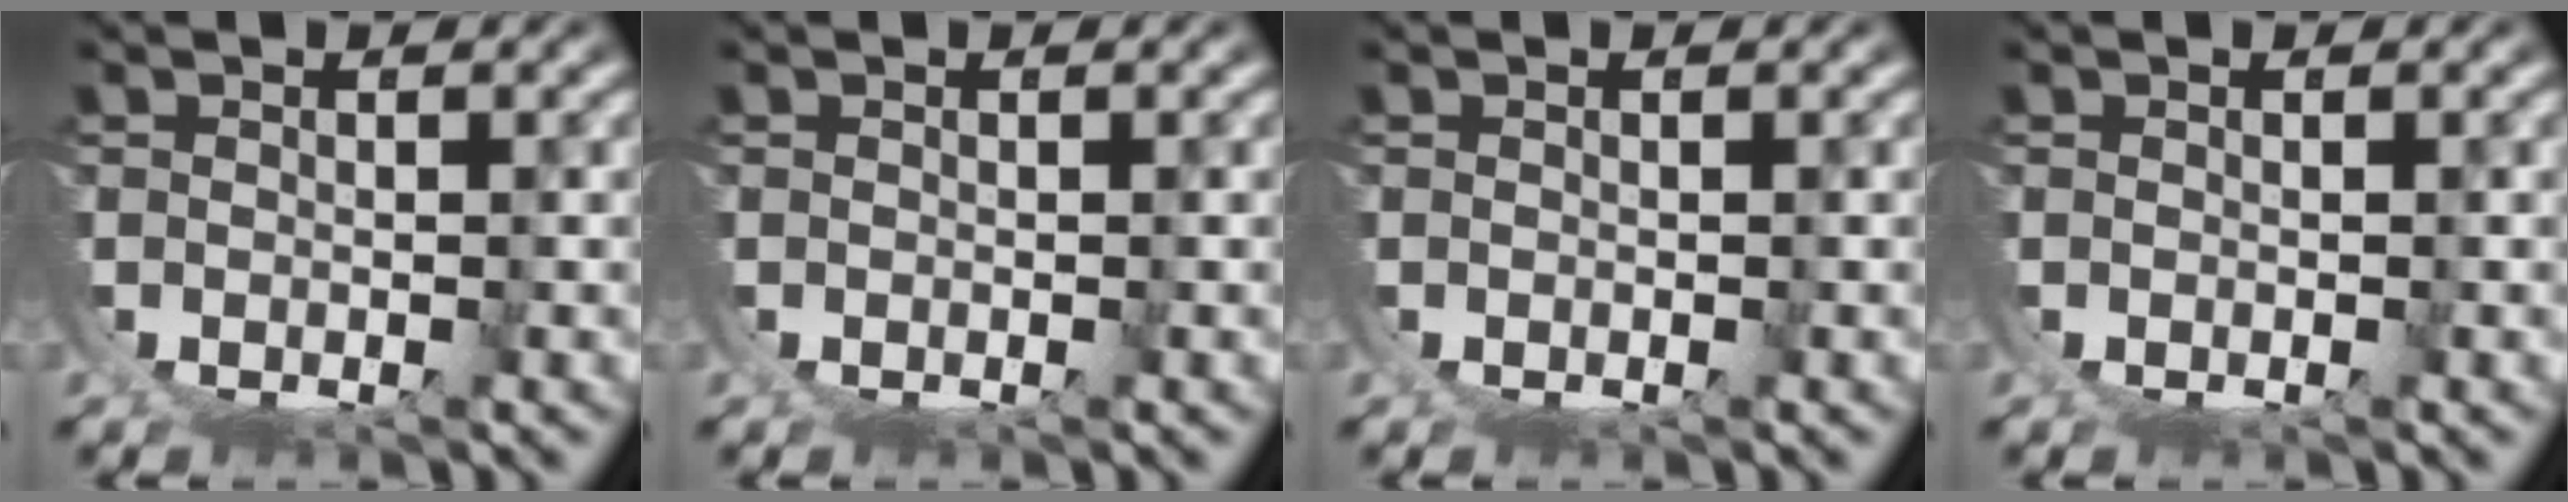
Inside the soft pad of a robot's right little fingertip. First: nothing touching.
{"total": 0.0}
{"total": 0.0}
{"total": 0.0}